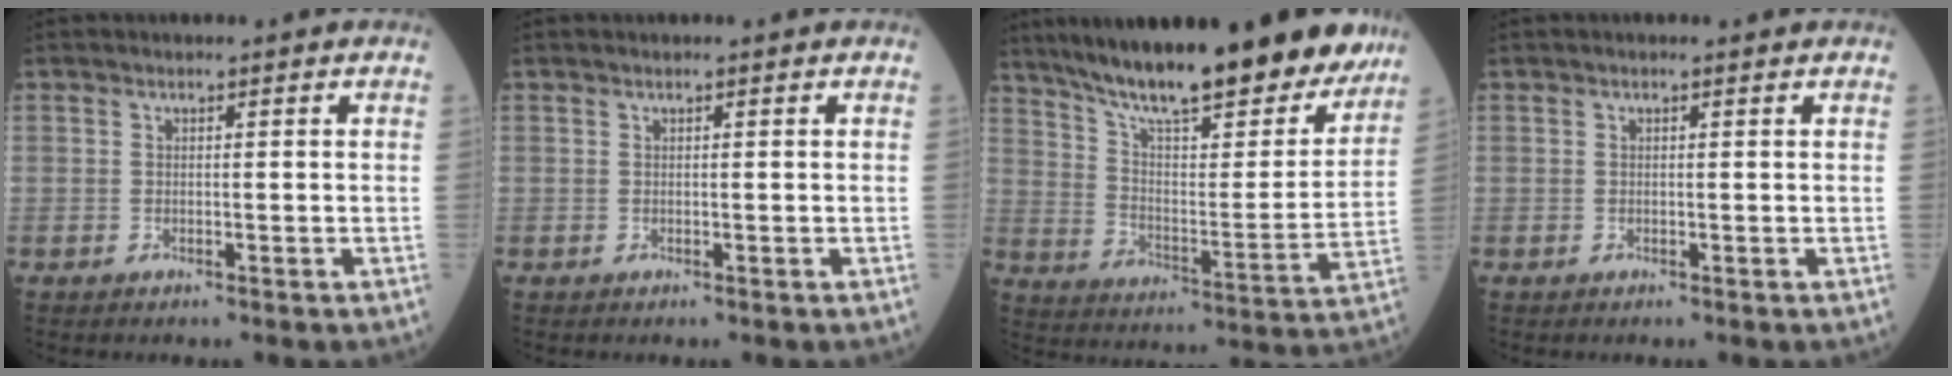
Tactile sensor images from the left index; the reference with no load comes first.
{"total": 0.0}
{"total": 26.3, "force": [21.8, 5.0, 13.9], "torque": [-0.218, -0.018, 0.311]}
{"total": 0.0}